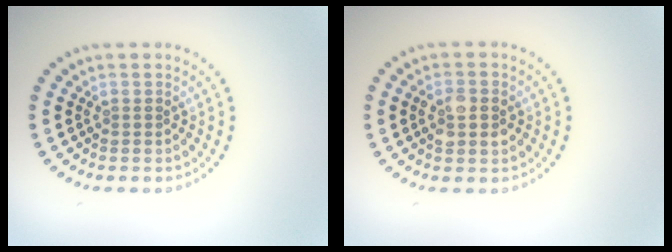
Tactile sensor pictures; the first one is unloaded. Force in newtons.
{"total": 2.7, "press": 2.7, "slide": 0.2}